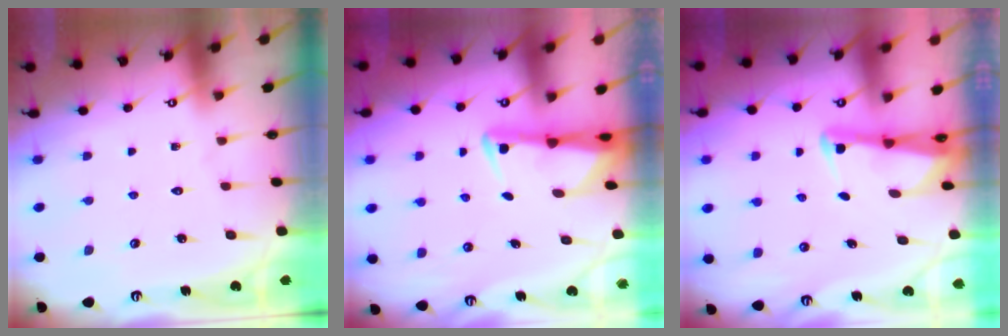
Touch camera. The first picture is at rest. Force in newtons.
{"total": 3.0, "press": 3.0, "slide": 0.6}
{"total": 2.4, "press": 2.4, "slide": 0.3}